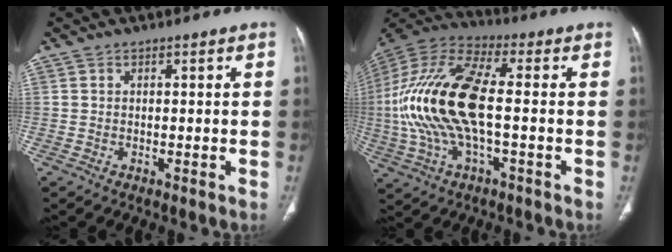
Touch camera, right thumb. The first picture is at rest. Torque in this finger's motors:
{"motor_torque": [1.21, 3.79, 2.67, -0.10, 0.70]}